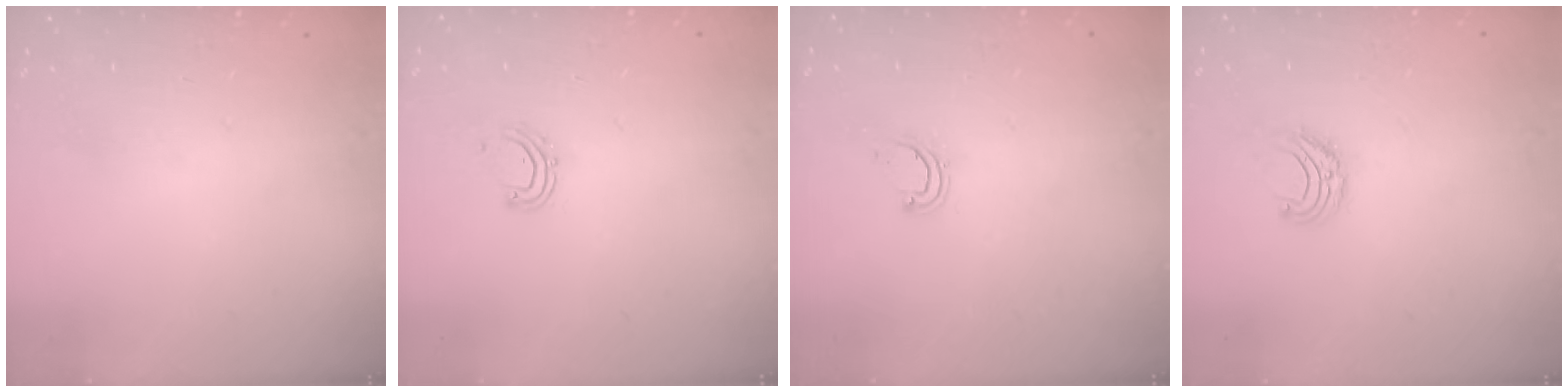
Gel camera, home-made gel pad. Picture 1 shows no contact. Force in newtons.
{"total": 5.6, "press": 5.4, "slide": 1.5}
{"total": 3.9, "press": 3.9, "slide": 0.4}
{"total": 6.3, "press": 6.3, "slide": 0.5}